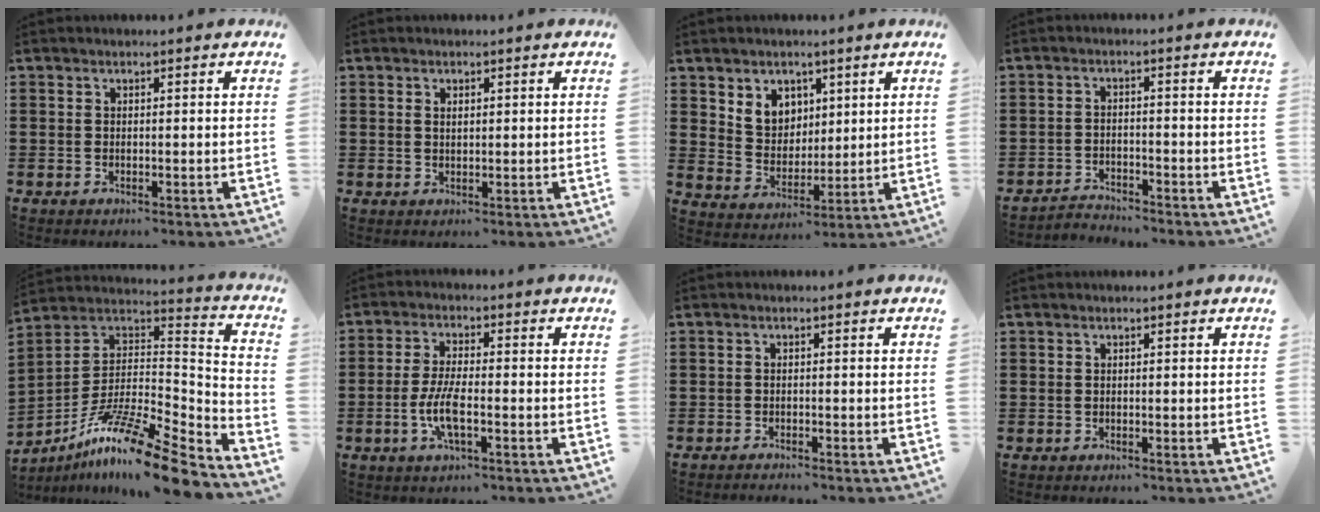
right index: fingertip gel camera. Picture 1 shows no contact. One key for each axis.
{"total": 0.9, "fx": 0.3, "fy": 0.5, "fz": 0.7, "tx": -0.015, "ty": 0.004, "tz": 0.005}
{"total": 5.6, "fx": 3.1, "fy": 4.6, "fz": 1.1, "tx": -0.039, "ty": 0.005, "tz": 0.057}
{"total": 2.7, "fx": -2.7, "fy": 0.1, "fz": -0.2, "tx": -0.005, "ty": 0.000, "tz": -0.060}
{"total": 14.2, "fx": -10.3, "fy": 1.7, "fz": 9.7, "tx": -0.169, "ty": 0.019, "tz": -0.190}
{"total": 5.5, "fx": -1.5, "fy": 1.4, "fz": 5.1, "tx": -0.112, "ty": -0.007, "tz": -0.033}
{"total": 1.0, "fx": -1.0, "fy": -0.2, "fz": -0.1, "tx": 0.000, "ty": 0.000, "tz": -0.021}
{"total": 0.0}